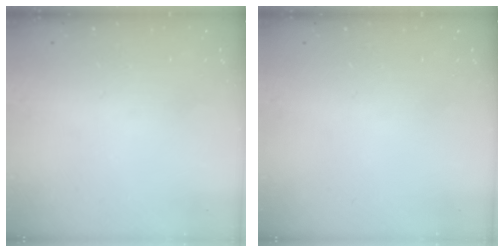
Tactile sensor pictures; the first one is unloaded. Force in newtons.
{"total": 0.0}